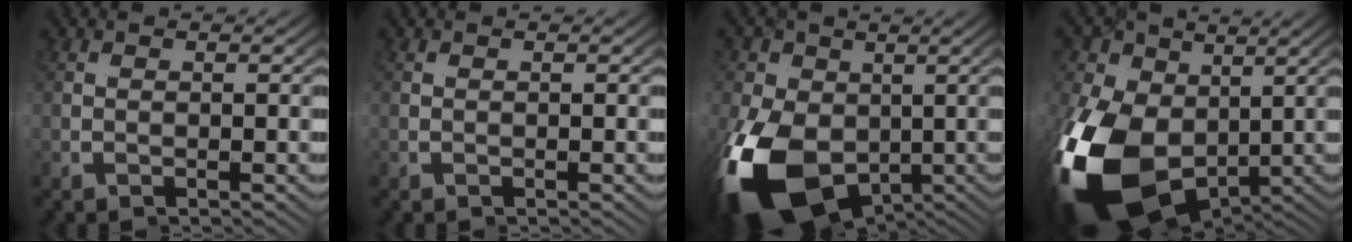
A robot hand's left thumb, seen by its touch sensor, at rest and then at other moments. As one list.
[{"total": 0.0}, {"total": 16.6, "force": [-2.5, 12.2, 11.0], "torque": [-0.227, -0.042, -0.038]}, {"total": 18.6, "force": [-3.1, 13.2, 12.8], "torque": [-0.281, -0.052, -0.043]}]